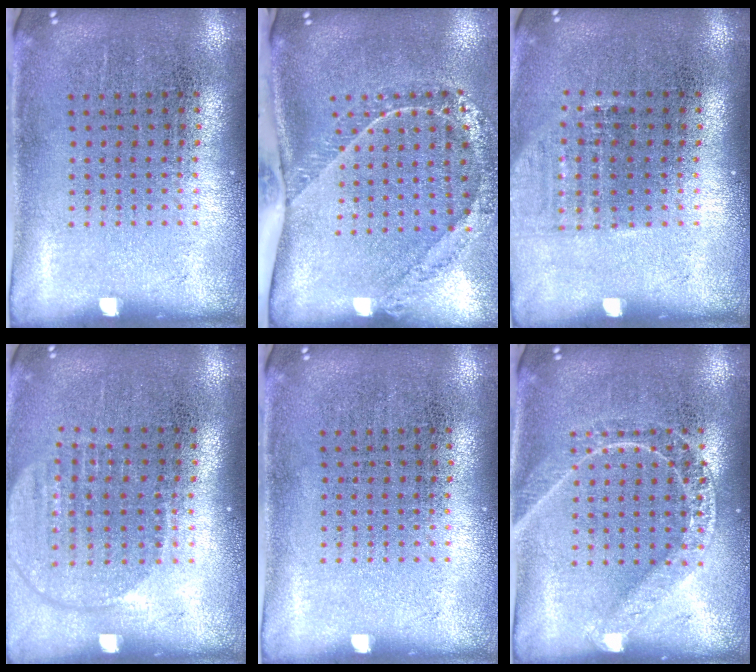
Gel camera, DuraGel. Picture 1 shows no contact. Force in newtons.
{"total": 1.8, "press": 1.5, "slide": 1.1}
{"total": 0.9, "press": 0.8, "slide": 0.4}
{"total": 1.7, "press": 1.5, "slide": 0.8}
{"total": 0.0}
{"total": 2.2, "press": 2.1, "slide": 0.3}